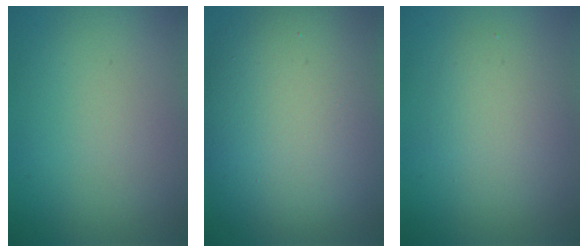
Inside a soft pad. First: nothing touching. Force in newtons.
{"total": 15.6, "press": 15.6, "slide": 1.1}
{"total": 2.9, "press": 2.9, "slide": 0.2}